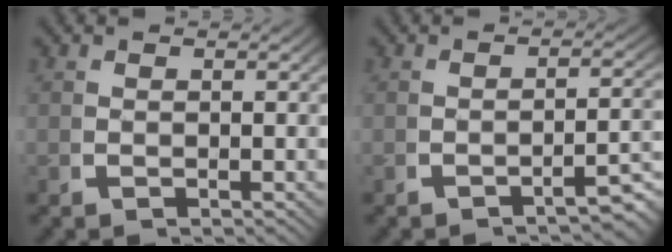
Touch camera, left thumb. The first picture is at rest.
{"total": 3.8, "force": [-2.4, 0.7, 2.8], "torque": [-0.035, 0.001, -0.033]}